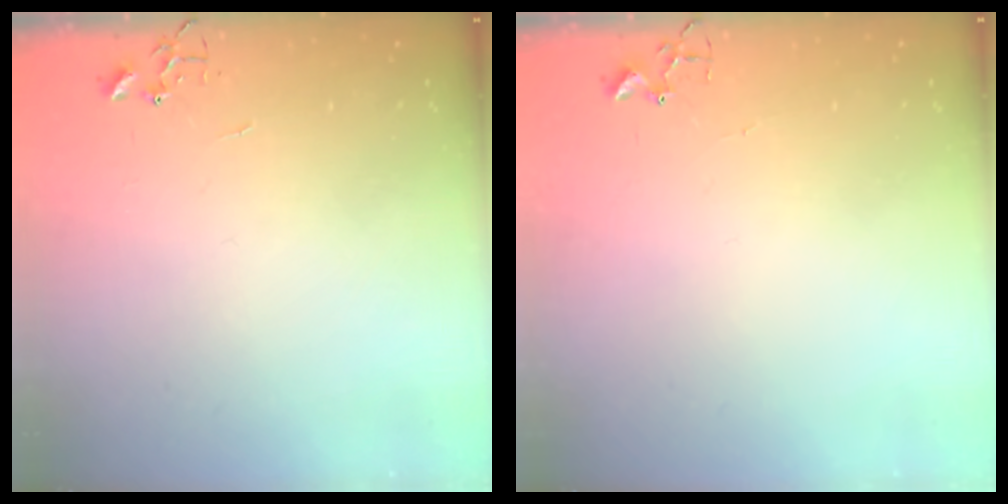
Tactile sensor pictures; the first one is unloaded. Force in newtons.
{"total": 1.7, "press": 1.6, "slide": 0.2}